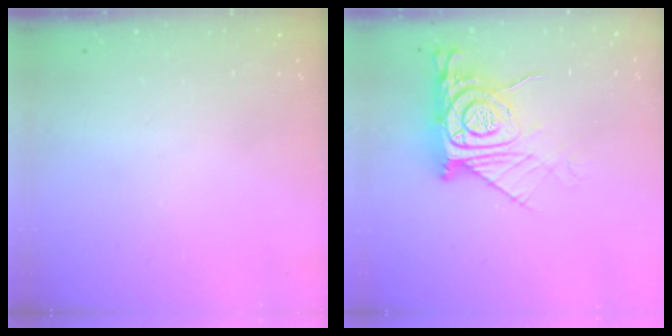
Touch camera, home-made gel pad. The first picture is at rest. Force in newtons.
{"total": 14.5, "press": 14.4, "slide": 1.2}